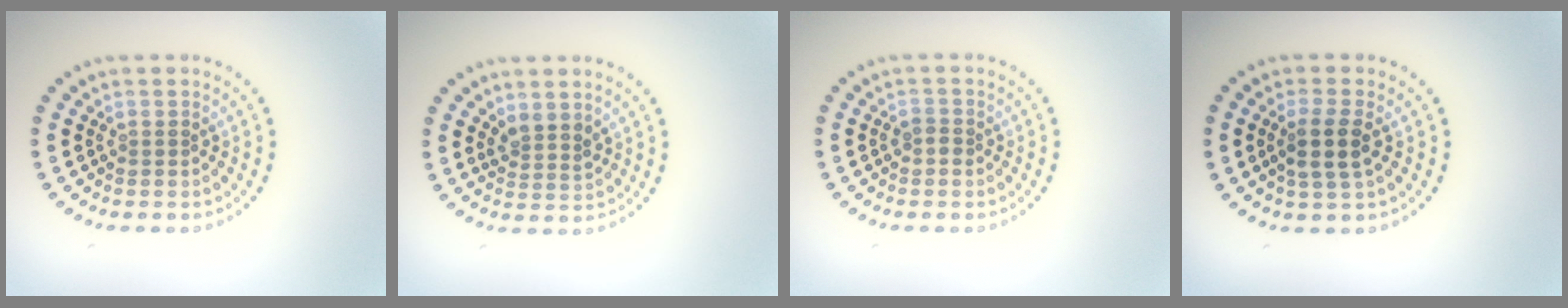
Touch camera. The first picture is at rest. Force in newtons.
{"total": 1.9, "press": 1.6, "slide": 1.1}
{"total": 1.0, "press": 0.9, "slide": 0.4}
{"total": 2.8, "press": 2.5, "slide": 1.3}